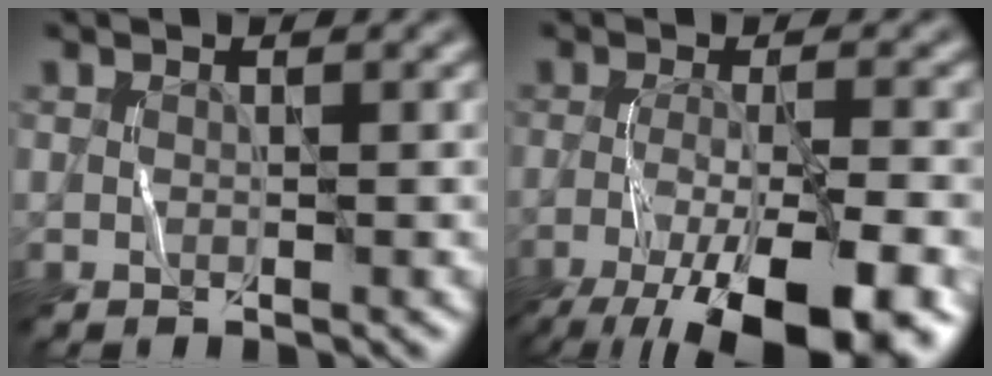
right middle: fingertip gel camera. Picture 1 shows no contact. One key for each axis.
{"total": 12.0, "fx": -6.5, "fy": 3.6, "fz": 9.5, "tx": -0.173, "ty": -0.022, "tz": -0.100}